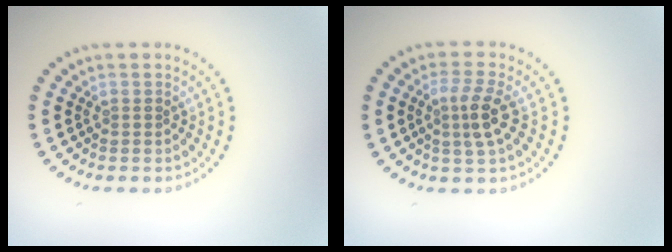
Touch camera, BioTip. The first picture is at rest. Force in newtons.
{"total": 2.9, "press": 2.6, "slide": 1.4}